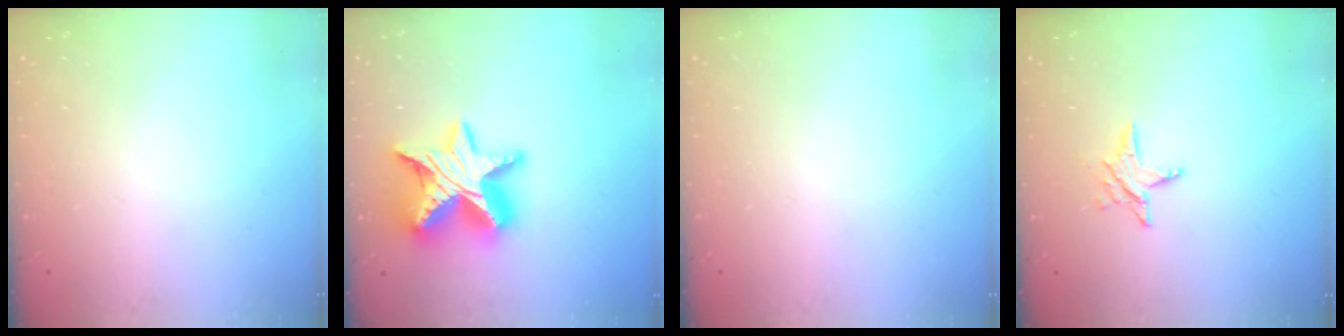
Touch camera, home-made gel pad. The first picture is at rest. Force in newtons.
{"total": 16.7, "press": 16.7, "slide": 1.5}
{"total": 0.0}
{"total": 5.1, "press": 5.1, "slide": 0.6}